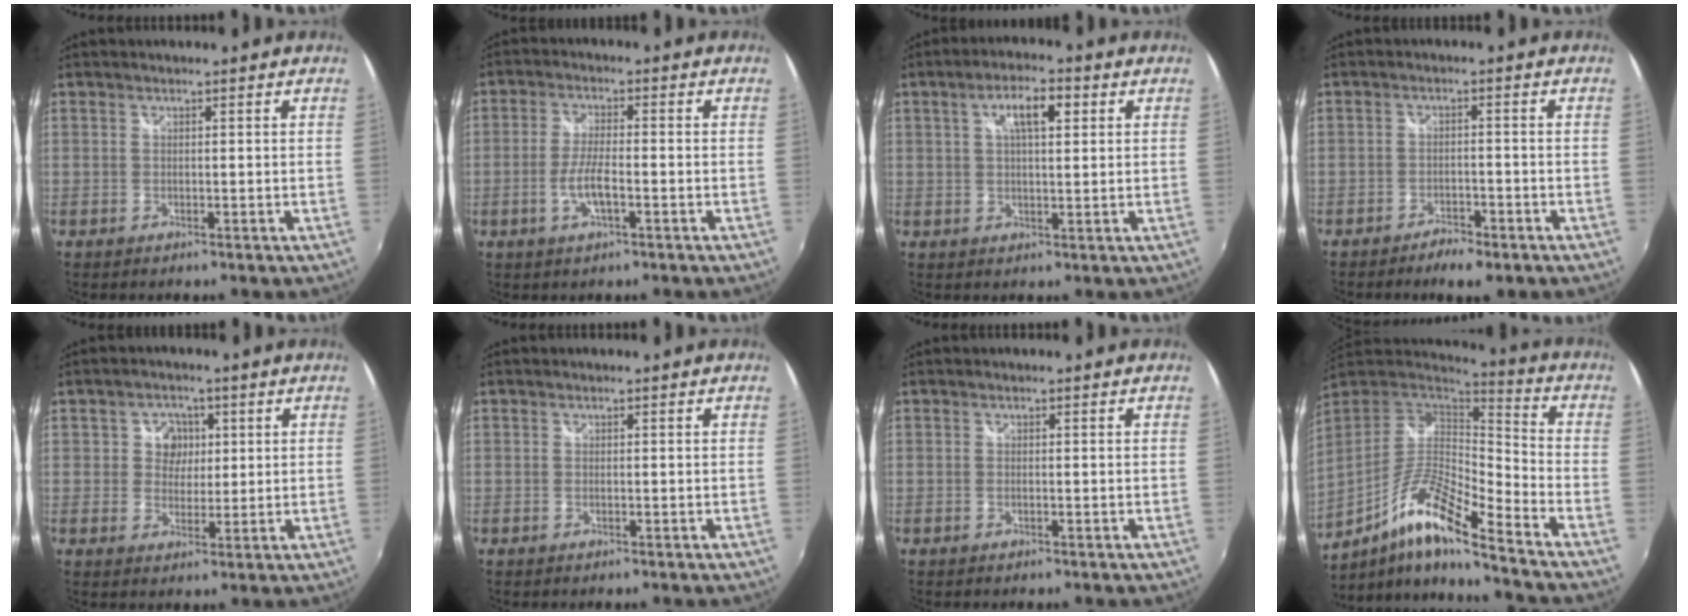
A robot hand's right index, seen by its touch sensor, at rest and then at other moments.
{"total": 5.4, "force": [-2.0, 1.2, 4.9], "torque": [-0.106, -0.001, -0.037]}
{"total": 6.4, "force": [2.3, 2.3, 5.5], "torque": [-0.093, 0.013, 0.038]}
{"total": 4.9, "force": [-3.8, 1.6, 2.6], "torque": [-0.064, -0.005, -0.062]}
{"total": 4.7, "force": [1.0, 4.4, 1.3], "torque": [-0.018, 0.008, 0.015]}
{"total": 0.0}
{"total": 0.0}
{"total": 15.6, "force": [-9.2, 1.9, 12.4], "torque": [-0.236, -0.023, -0.183]}